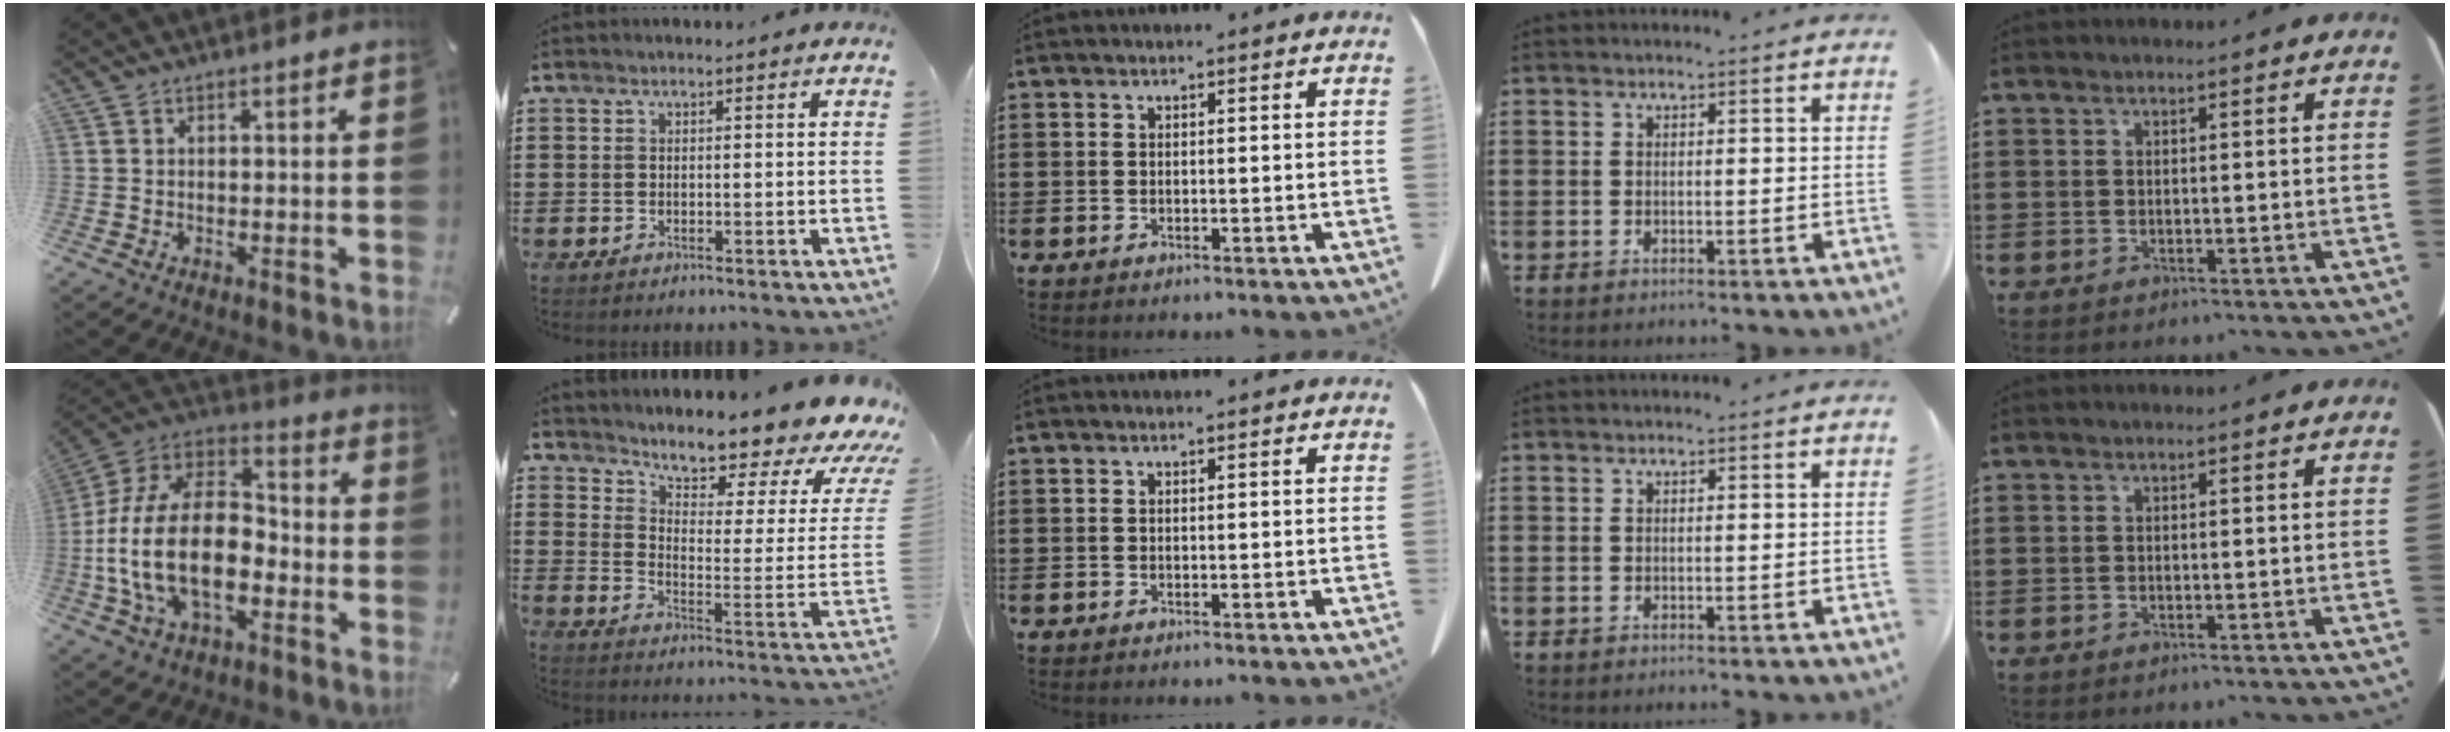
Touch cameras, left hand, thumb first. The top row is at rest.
{"thumb": {"total": 21.9, "force": [-5.9, 13.5, 16.2], "torque": [-0.346, 0.028, -0.096]}, "index": {"total": 9.9, "force": [8.7, 2.0, 4.3], "torque": [-0.073, -0.082, 0.140]}}